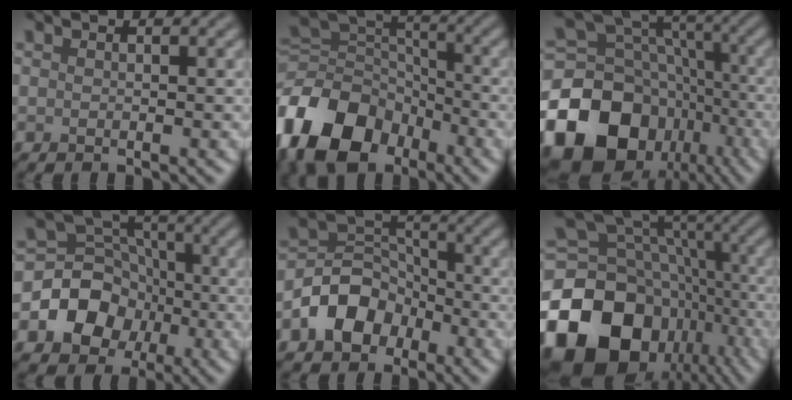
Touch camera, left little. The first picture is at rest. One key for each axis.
{"total": 12.4, "fx": -6.7, "fy": 8.1, "fz": 6.5, "tx": -0.157, "ty": -0.015, "tz": -0.132}
{"total": 18.9, "fx": -8.5, "fy": 14.4, "fz": 8.8, "tx": -0.191, "ty": -0.019, "tz": -0.138}
{"total": 8.2, "fx": -2.5, "fy": 7.1, "fz": 3.3, "tx": -0.041, "ty": 0.011, "tz": -0.077}
{"total": 5.9, "fx": -3.0, "fy": 4.4, "fz": 2.6, "tx": -0.035, "ty": 0.006, "tz": -0.063}
{"total": 20.0, "fx": -7.7, "fy": 15.4, "fz": 10.3, "tx": -0.216, "ty": -0.013, "tz": -0.113}